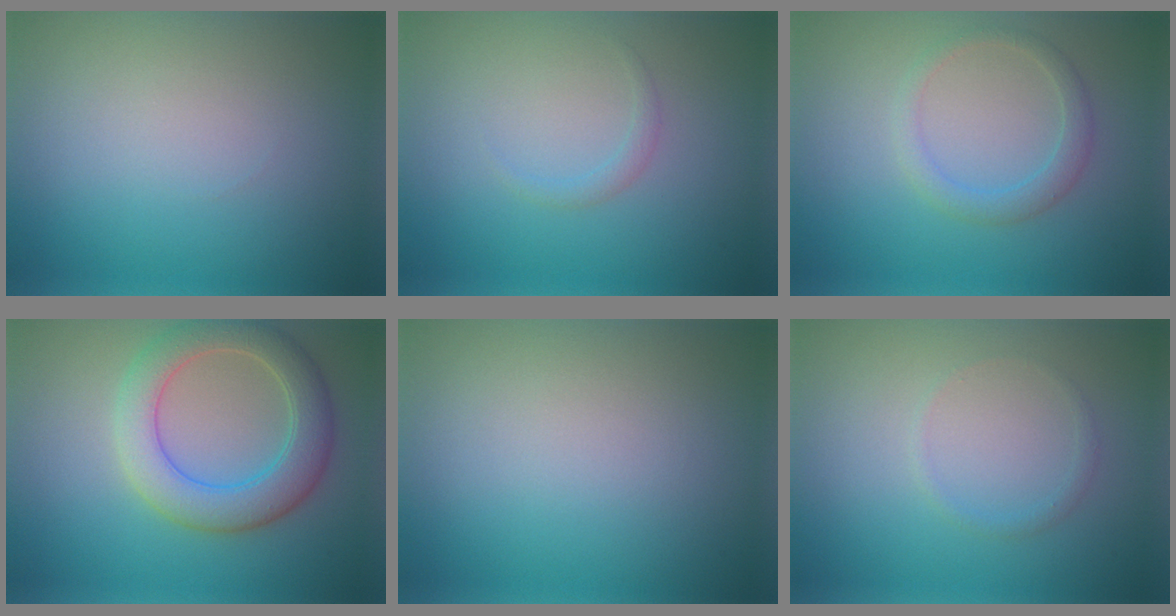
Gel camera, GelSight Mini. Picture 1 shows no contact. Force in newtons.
{"total": 0.8, "press": 0.8, "slide": 0.1}
{"total": 2.0, "press": 2.0, "slide": 0.1}
{"total": 5.8, "press": 5.7, "slide": 0.7}
{"total": 0.0}
{"total": 0.7, "press": 0.7, "slide": 0.0}